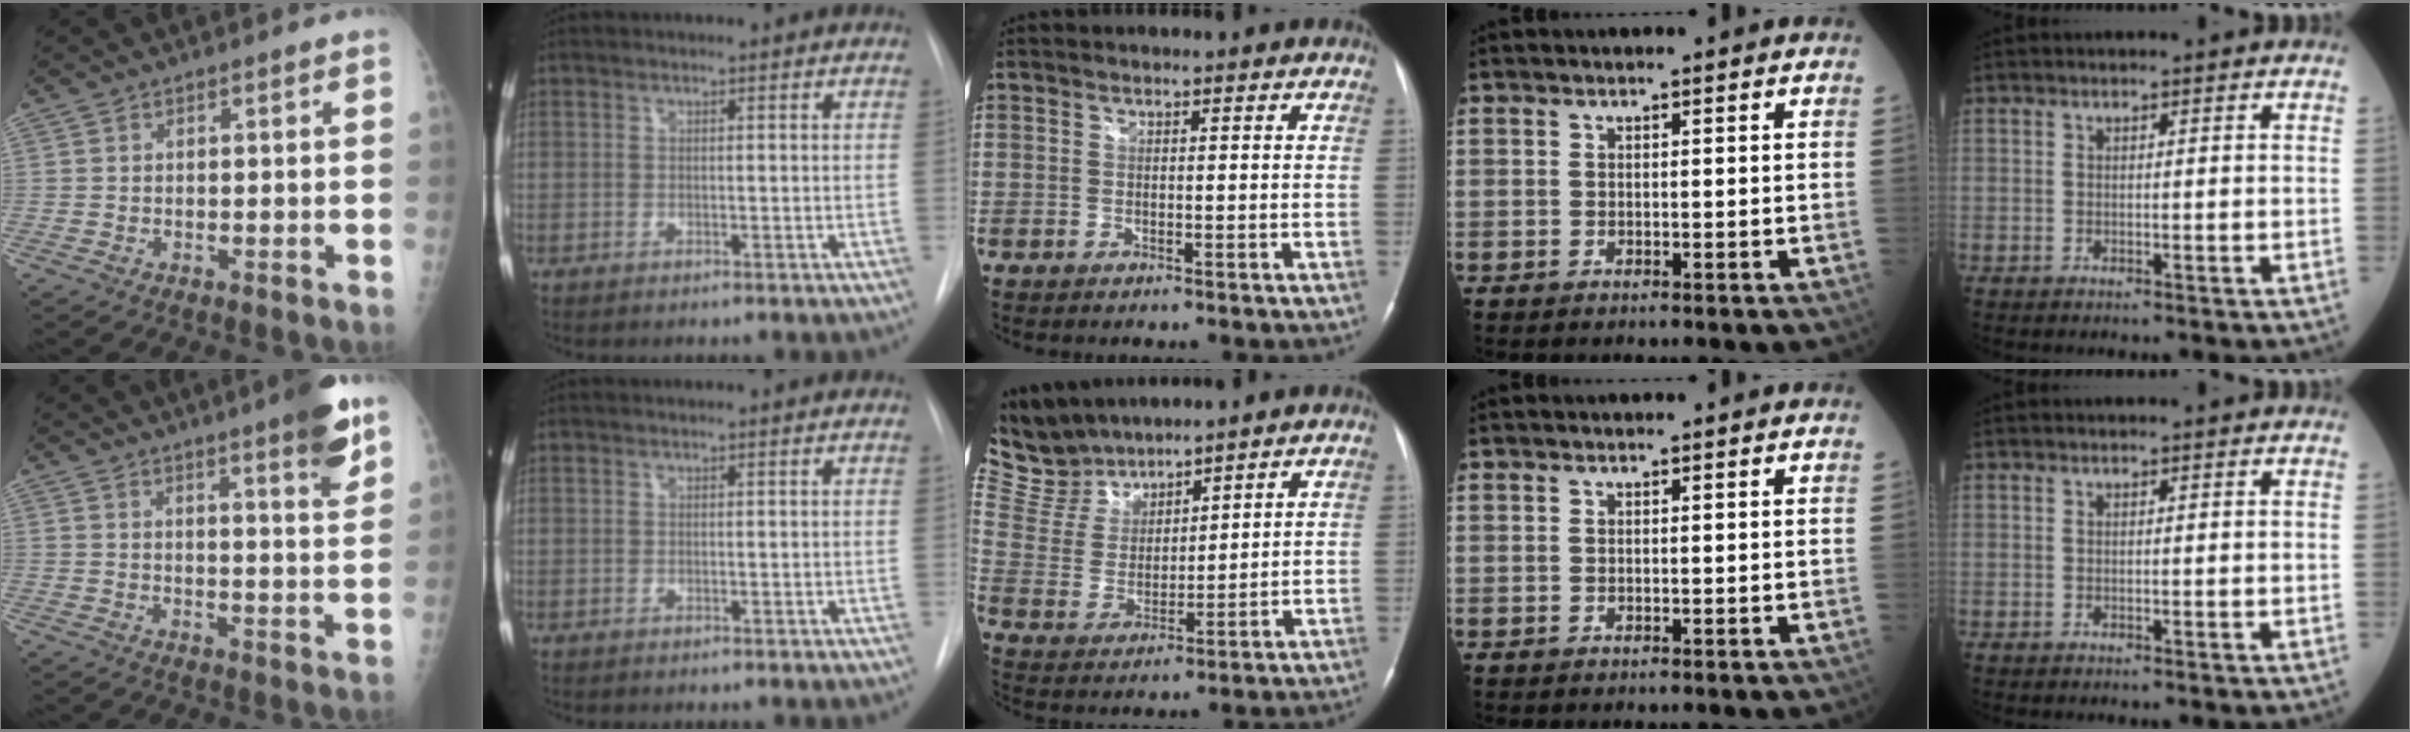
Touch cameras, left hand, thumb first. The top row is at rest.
{"thumb": {"total": 9.0, "force": [5.6, 0.9, 7.0], "torque": [-0.081, -0.031, 0.072]}, "middle": {"total": 9.5, "force": [9.0, 2.7, 1.1], "torque": [-0.044, 0.015, 0.196]}}